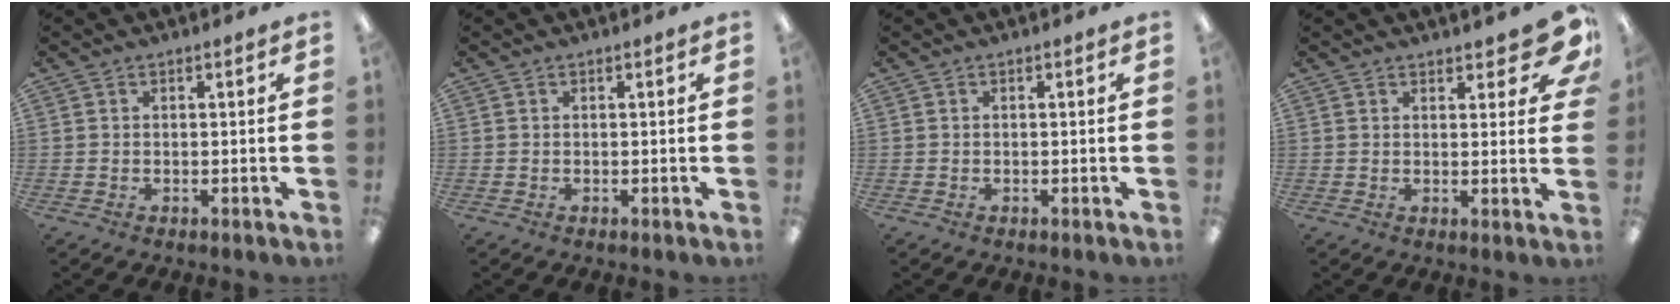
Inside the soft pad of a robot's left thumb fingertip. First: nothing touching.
{"total": 0.0}
{"total": 0.0}
{"total": 7.4, "force": [5.5, 2.6, 4.3], "torque": [-0.047, -0.032, 0.091]}